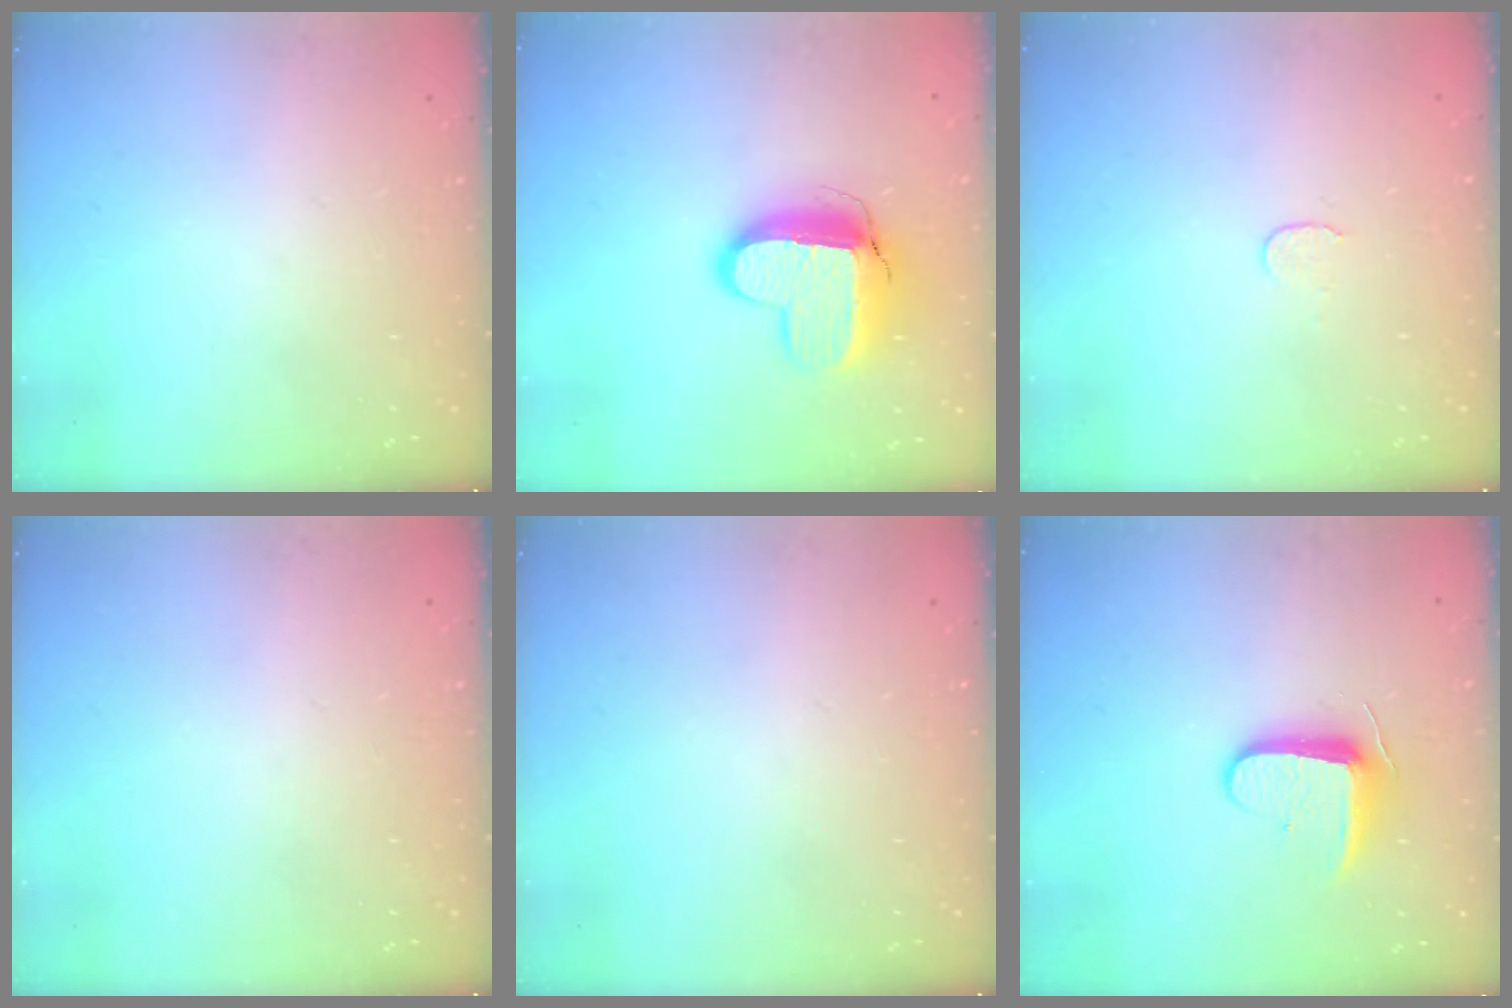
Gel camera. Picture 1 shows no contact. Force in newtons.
{"total": 13.3, "press": 13.3, "slide": 1.0}
{"total": 3.8, "press": 3.8, "slide": 0.3}
{"total": 0.0}
{"total": 0.0}
{"total": 8.9, "press": 8.9, "slide": 0.9}